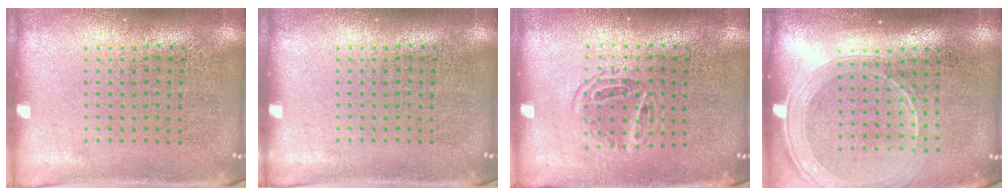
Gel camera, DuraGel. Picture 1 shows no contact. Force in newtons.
{"total": 0.0}
{"total": 1.3, "press": 1.1, "slide": 0.7}
{"total": 1.8, "press": 1.6, "slide": 0.8}